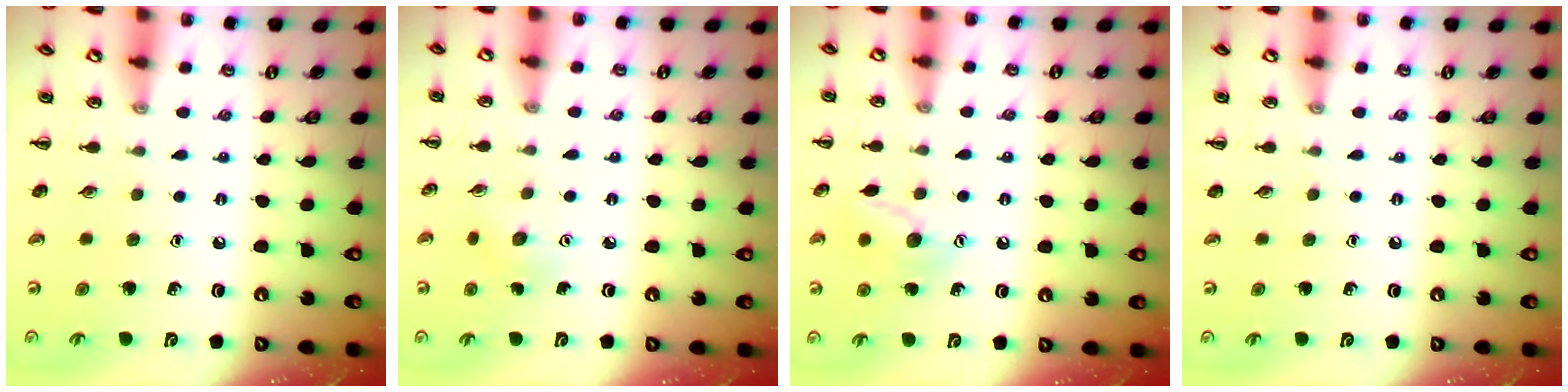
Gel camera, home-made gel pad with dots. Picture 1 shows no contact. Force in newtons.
{"total": 4.0, "press": 3.8, "slide": 1.1}
{"total": 10.1, "press": 10.1, "slide": 0.6}
{"total": 0.0}